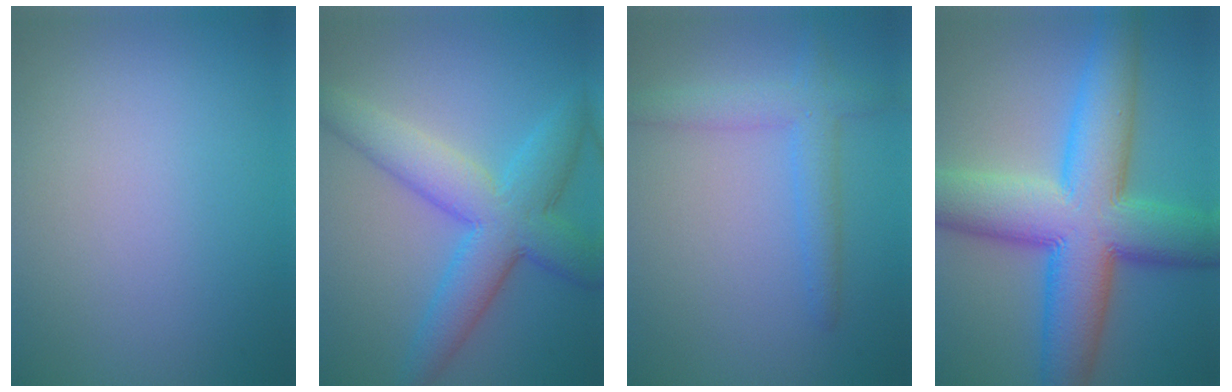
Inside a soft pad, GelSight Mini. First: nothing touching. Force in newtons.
{"total": 7.3, "press": 7.3, "slide": 0.1}
{"total": 3.2, "press": 3.1, "slide": 0.2}
{"total": 13.3, "press": 13.3, "slide": 0.4}